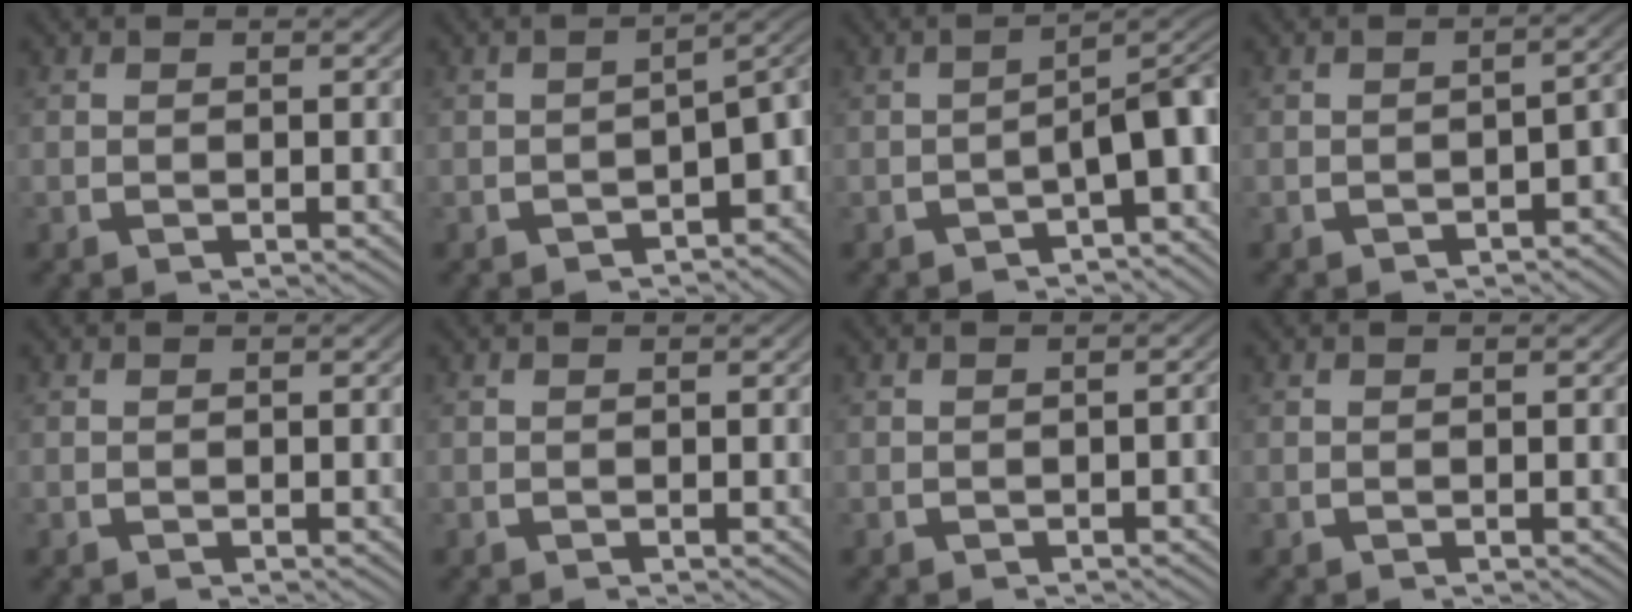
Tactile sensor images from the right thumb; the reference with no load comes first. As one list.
[{"total": 6.0, "force": [-1.8, 2.9, 5.0], "torque": [-0.058, -0.007, -0.020]}, {"total": 6.0, "force": [-1.9, 2.2, 5.3], "torque": [-0.082, -0.012, -0.021]}, {"total": 2.8, "force": [-2.0, 1.0, 1.6], "torque": [-0.024, -0.006, -0.024]}, {"total": 0.0}, {"total": 0.0}, {"total": 0.8, "force": [-0.7, 0.2, 0.5], "torque": [-0.006, 0.001, -0.011]}, {"total": 0.0}]